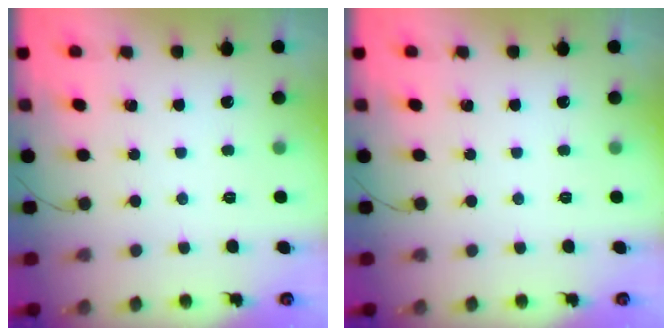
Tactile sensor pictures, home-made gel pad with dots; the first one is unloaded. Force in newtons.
{"total": 0.0}